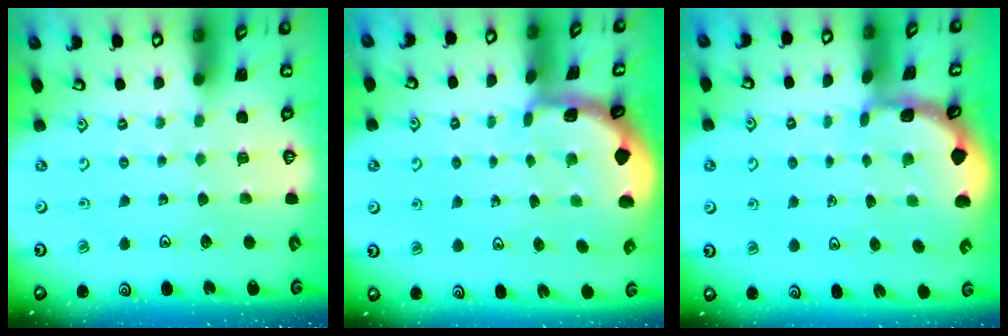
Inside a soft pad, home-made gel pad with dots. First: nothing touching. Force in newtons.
{"total": 2.3, "press": 2.3, "slide": 0.3}
{"total": 1.5, "press": 1.5, "slide": 0.1}